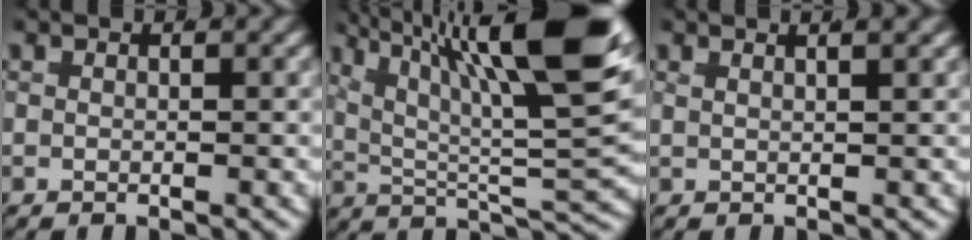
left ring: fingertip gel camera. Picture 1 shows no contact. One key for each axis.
{"total": 13.1, "fx": 4.6, "fy": 5.9, "fz": 10.8, "tx": -0.162, "ty": -0.007, "tz": 0.064}
{"total": 2.4, "fx": 1.8, "fy": 0.7, "fz": 1.5, "tx": -0.013, "ty": 0.015, "tz": 0.022}